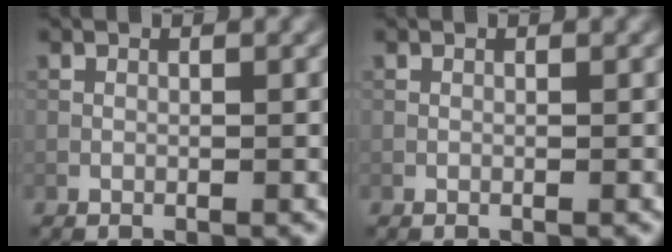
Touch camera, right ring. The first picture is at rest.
{"total": 0.0}